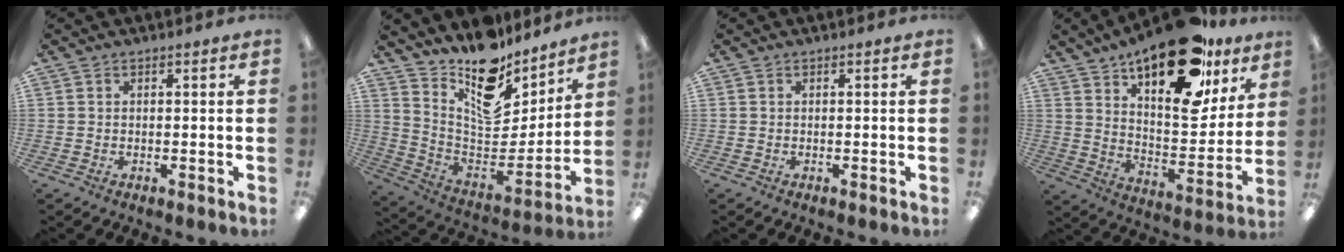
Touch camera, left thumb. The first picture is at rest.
{"total": 16.3, "force": [12.3, 7.9, 7.3], "torque": [-0.111, -0.112, 0.219]}
{"total": 0.0}
{"total": 24.7, "force": [17.0, 9.8, 15.0], "torque": [-0.210, -0.103, 0.284]}